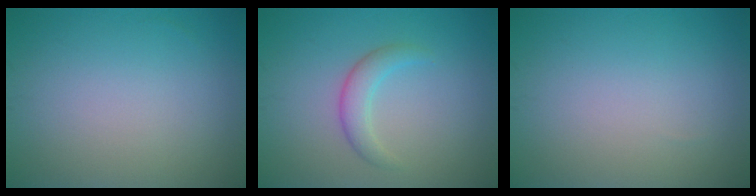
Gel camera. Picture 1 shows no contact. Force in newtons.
{"total": 2.2, "press": 2.2, "slide": 0.2}
{"total": 0.0}